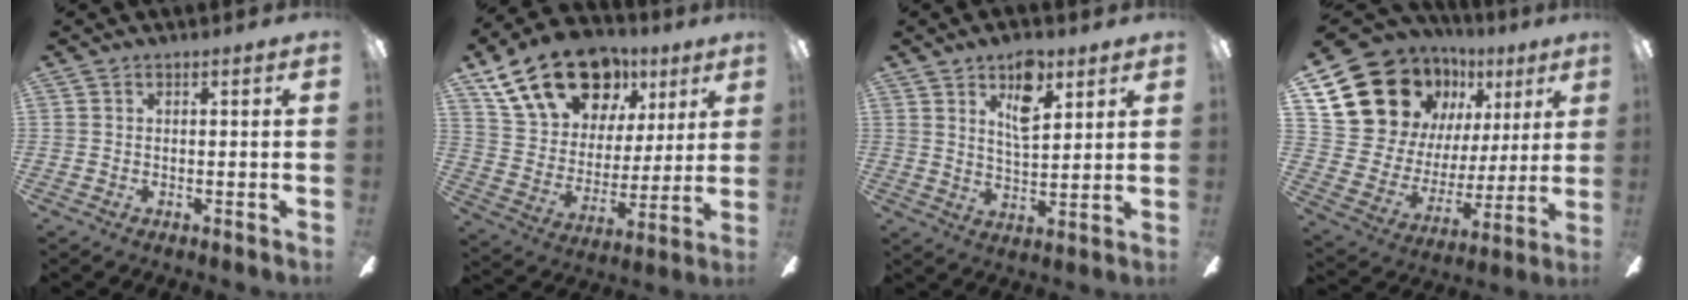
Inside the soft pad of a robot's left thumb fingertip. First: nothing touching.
{"total": 21.6, "force": [13.9, 12.8, 10.6], "torque": [-0.186, -0.069, 0.256]}
{"total": 9.8, "force": [5.8, 4.5, 6.5], "torque": [-0.092, -0.022, 0.097]}
{"total": 19.3, "force": [11.2, 13.8, 7.5], "torque": [-0.141, -0.078, 0.231]}